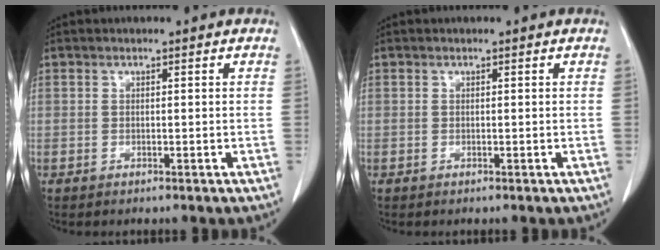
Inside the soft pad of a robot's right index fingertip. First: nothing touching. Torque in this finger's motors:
{"motor_torque": [0.05, -0.01, -0.02, 0.01]}